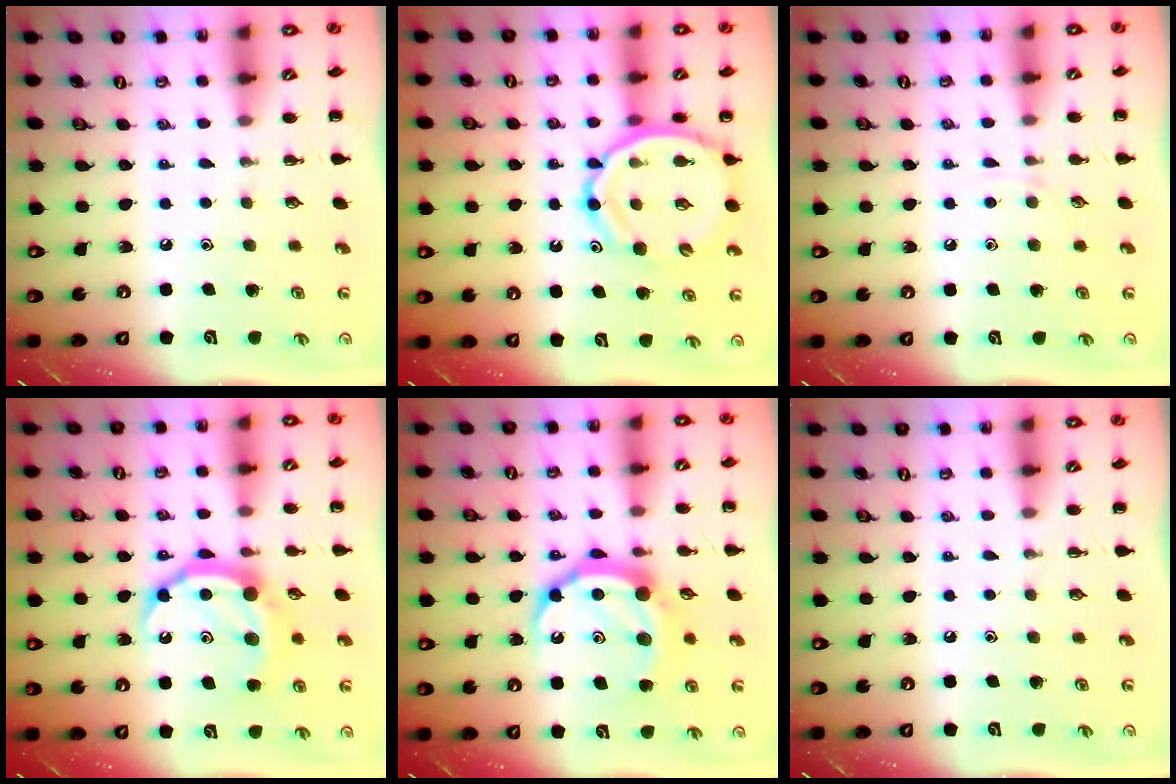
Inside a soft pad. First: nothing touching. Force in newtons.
{"total": 12.3, "press": 11.8, "slide": 3.3}
{"total": 2.5, "press": 2.3, "slide": 0.9}
{"total": 12.8, "press": 12.7, "slide": 0.8}
{"total": 14.6, "press": 14.6, "slide": 1.0}
{"total": 0.0}